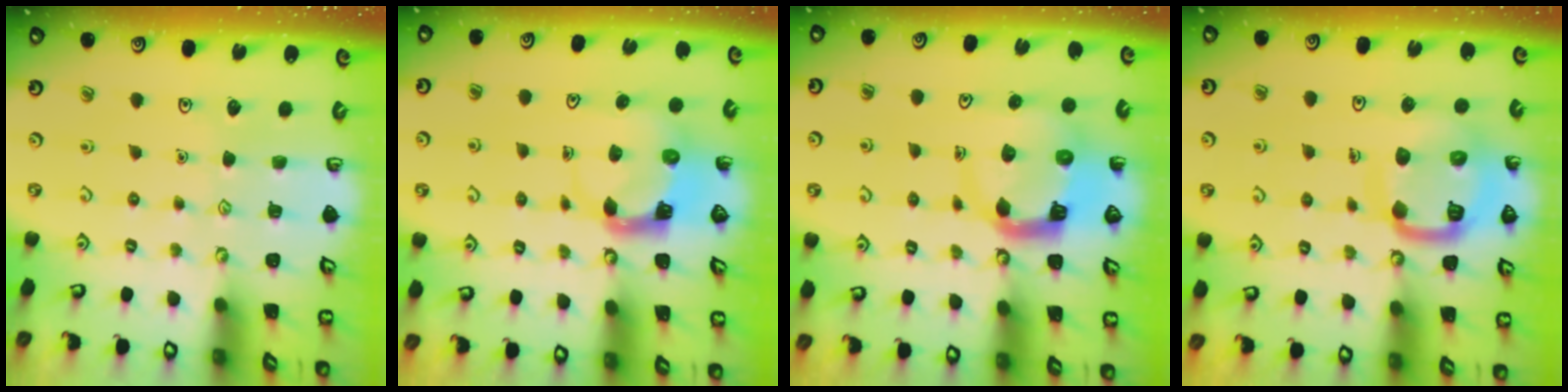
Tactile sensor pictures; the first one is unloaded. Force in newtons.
{"total": 3.9, "press": 3.8, "slide": 0.7}
{"total": 6.4, "press": 6.4, "slide": 0.7}
{"total": 14.9, "press": 14.8, "slide": 1.6}